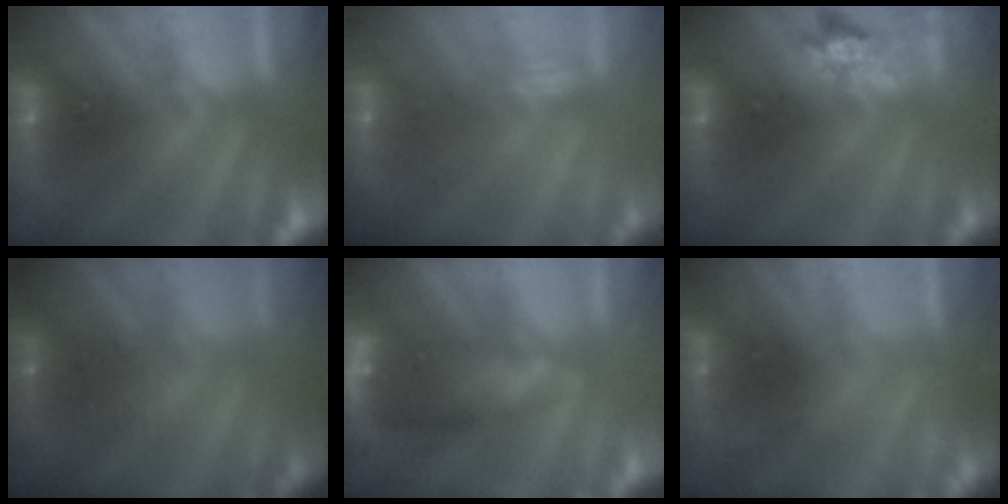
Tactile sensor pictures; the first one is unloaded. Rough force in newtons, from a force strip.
{"total": 2.4}
{"total": 2.4}
{"total": 2.4}
{"total": 8.8}
{"total": 2.2}